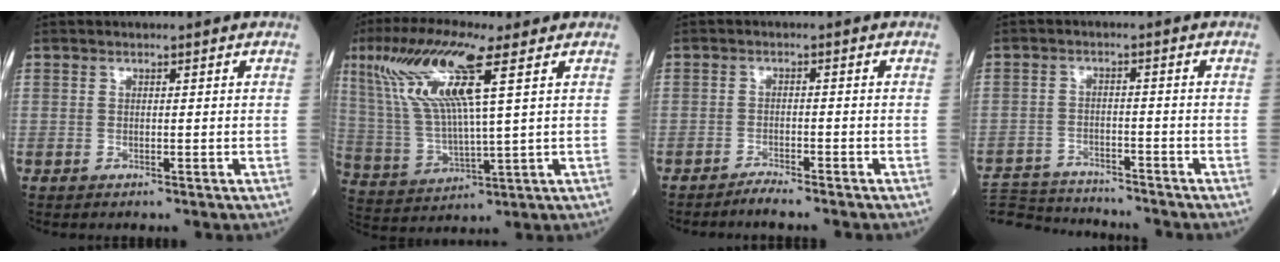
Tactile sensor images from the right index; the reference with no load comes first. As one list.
[{"total": 14.9, "force": [6.4, 1.5, 13.4], "torque": [-0.296, 0.012, 0.125]}, {"total": 2.4, "force": [-2.2, -0.3, 0.7], "torque": [-0.016, -0.003, -0.039]}, {"total": 12.1, "force": [-11.7, 1.3, 2.5], "torque": [-0.049, 0.004, -0.184]}]